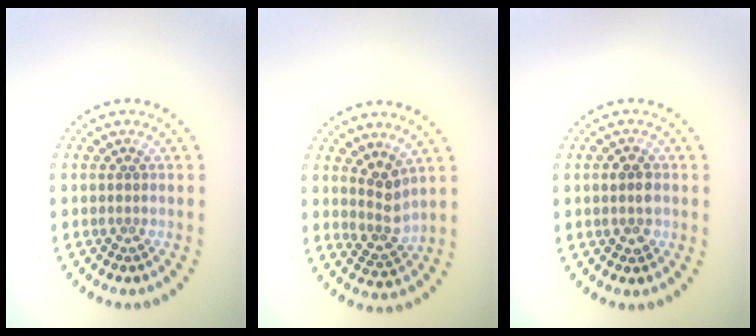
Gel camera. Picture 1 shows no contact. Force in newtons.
{"total": 2.5, "press": 1.9, "slide": 1.7}
{"total": 1.9, "press": 1.9, "slide": 0.2}